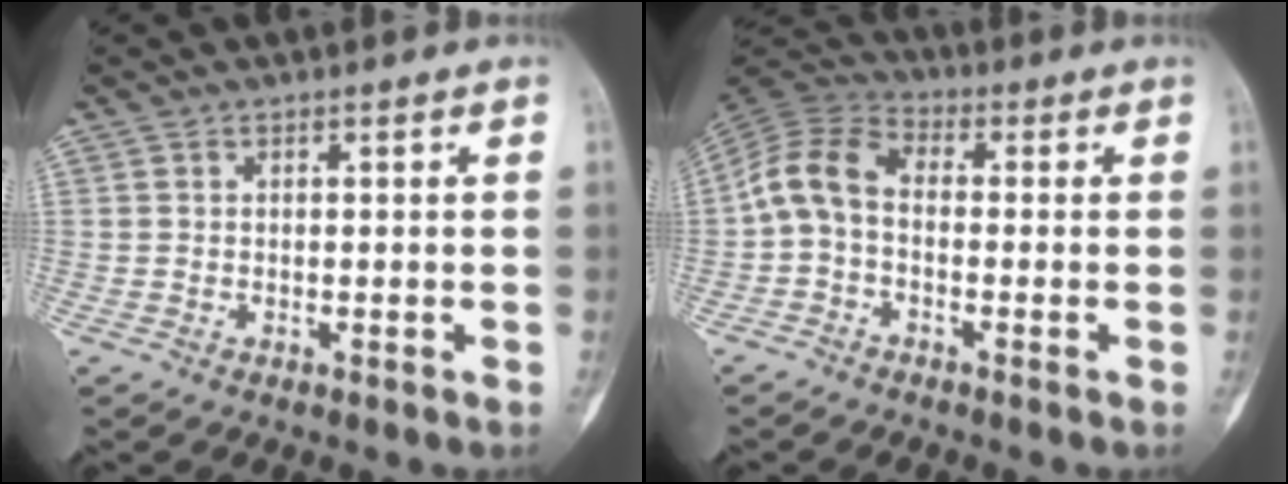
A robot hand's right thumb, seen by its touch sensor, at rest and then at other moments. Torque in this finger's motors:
{"motor_torque": [0.10, 0.11, 0.10, -0.09, 0.03]}